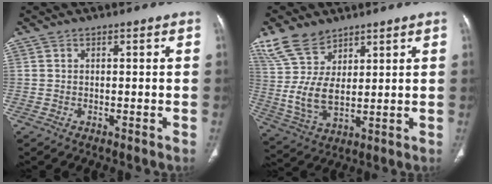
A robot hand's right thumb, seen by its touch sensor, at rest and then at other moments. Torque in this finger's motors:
{"motor_torque": [0.05, 0.85, 0.82, 0.04, 0.38]}